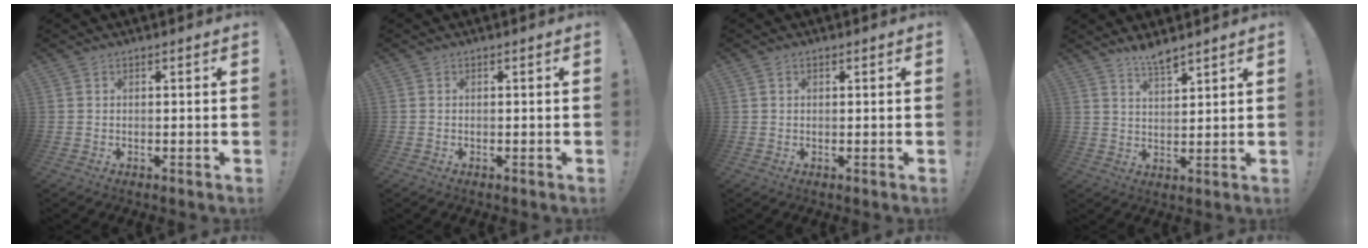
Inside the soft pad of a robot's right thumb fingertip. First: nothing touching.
{"total": 0.8, "force": [-0.1, 0.8, -0.1], "torque": [-0.003, 0.004, -0.002]}
{"total": 0.7, "force": [0.3, 0.5, 0.3], "torque": [0.001, -0.001, 0.005]}
{"total": 5.1, "force": [4.5, 0.7, 2.3], "torque": [-0.038, -0.034, 0.078]}